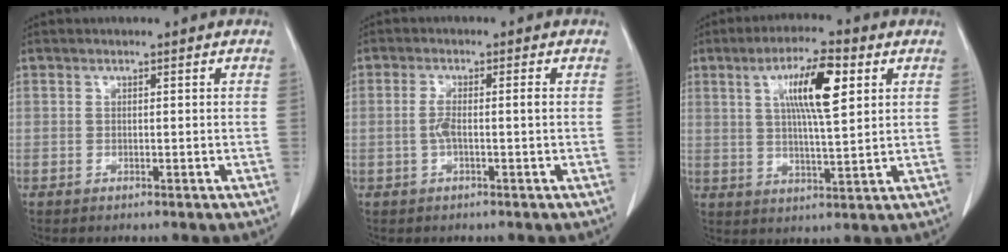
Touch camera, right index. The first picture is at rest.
{"total": 2.9, "force": [-0.5, 0.3, 2.9], "torque": [-0.062, 0.003, -0.009]}
{"total": 10.1, "force": [3.6, 1.5, 9.4], "torque": [-0.162, 0.008, 0.061]}